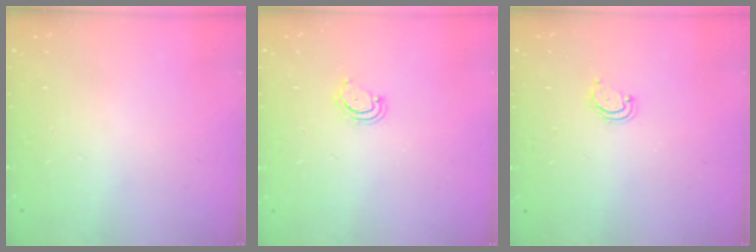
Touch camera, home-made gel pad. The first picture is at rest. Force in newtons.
{"total": 4.1, "press": 4.1, "slide": 0.3}
{"total": 3.2, "press": 3.2, "slide": 0.2}